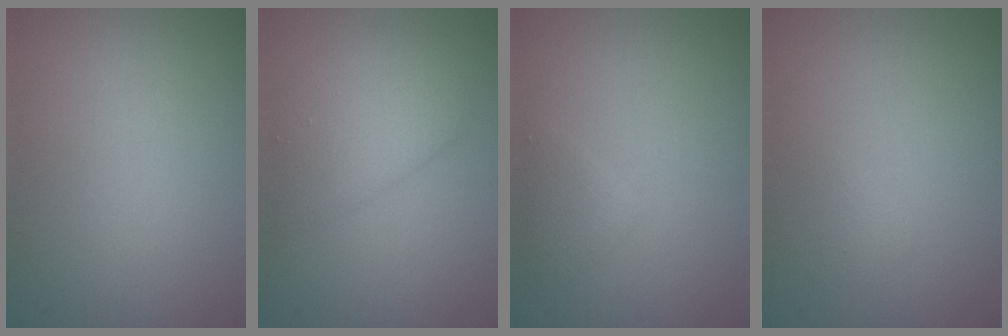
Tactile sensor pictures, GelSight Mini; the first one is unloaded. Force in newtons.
{"total": 3.1, "press": 3.1, "slide": 0.2}
{"total": 1.3, "press": 1.3, "slide": 0.1}
{"total": 0.7, "press": 0.7, "slide": 0.1}